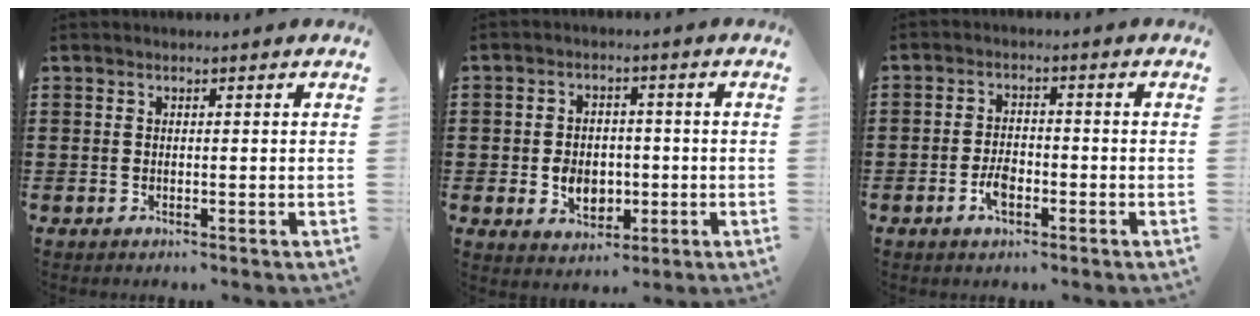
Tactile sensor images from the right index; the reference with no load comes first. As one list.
[{"total": 5.2, "force": [-0.8, 4.0, 3.2], "torque": [-0.048, 0.003, -0.018]}, {"total": 3.6, "force": [-1.6, 1.8, 2.7], "torque": [-0.063, -0.001, -0.033]}]